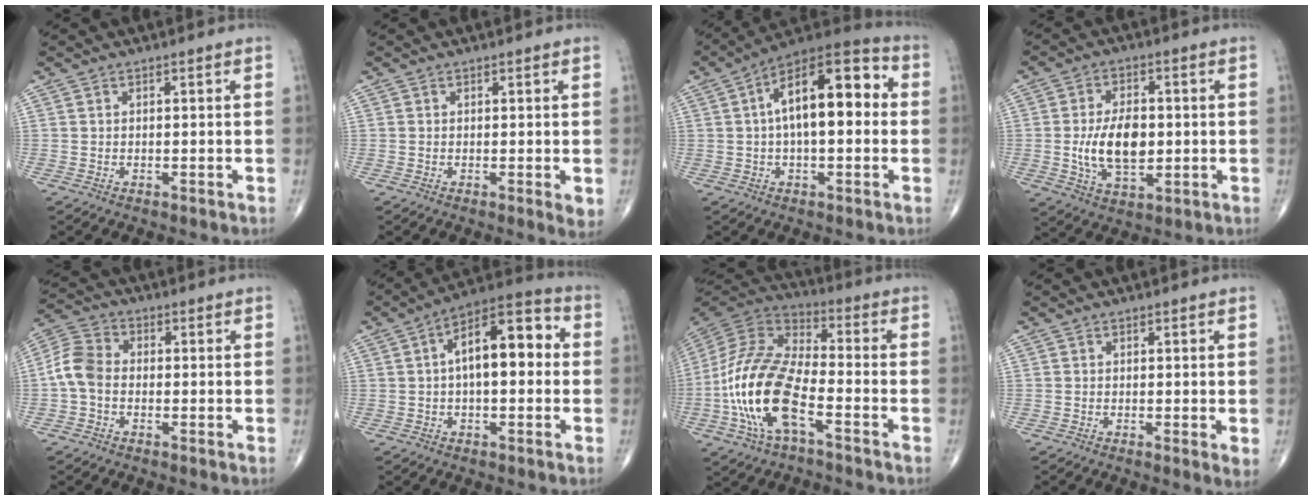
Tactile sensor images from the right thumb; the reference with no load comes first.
{"total": 2.2, "force": [-0.2, 0.4, 2.1], "torque": [-0.030, -0.008, -0.006]}
{"total": 16.9, "force": [2.1, 7.7, 14.9], "torque": [-0.215, 0.043, 0.022]}
{"total": 11.0, "force": [-0.6, 6.1, 9.1], "torque": [-0.150, -0.001, -0.004]}
{"total": 6.6, "force": [-1.0, 4.8, 4.4], "torque": [-0.085, 0.020, -0.033]}
{"total": 13.9, "force": [1.5, 6.5, 12.2], "torque": [-0.169, 0.040, 0.011]}
{"total": 18.4, "force": [-6.2, 7.9, 15.4], "torque": [-0.322, 0.035, -0.121]}
{"total": 1.9, "force": [0.0, 0.3, 1.9], "torque": [-0.030, -0.007, -0.005]}